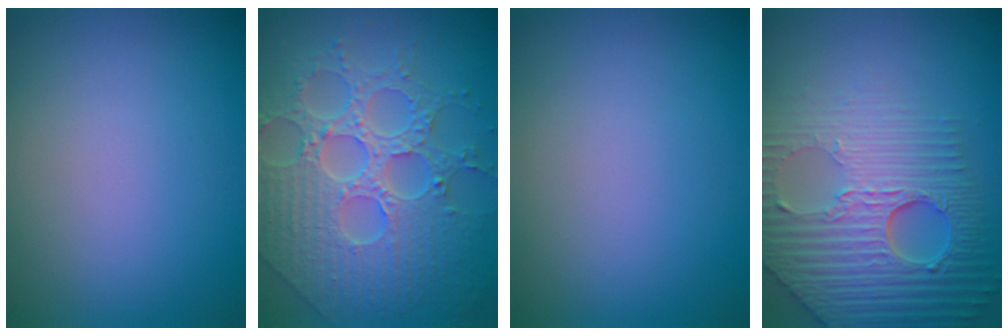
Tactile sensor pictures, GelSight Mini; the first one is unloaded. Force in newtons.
{"total": 8.7, "press": 6.3, "slide": 5.9}
{"total": 0.0}
{"total": 8.1, "press": 6.2, "slide": 5.3}